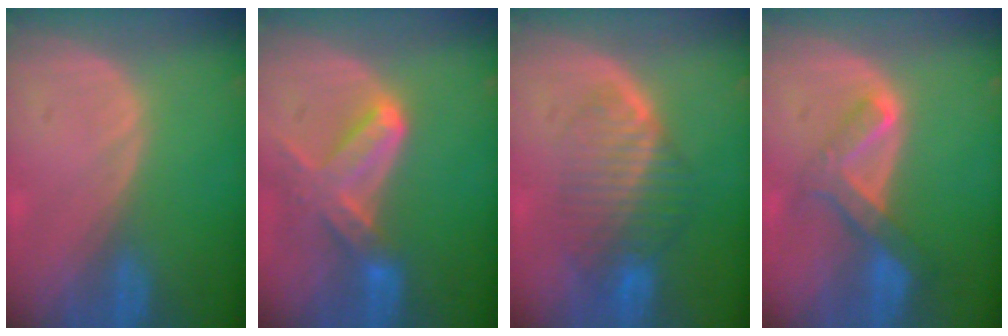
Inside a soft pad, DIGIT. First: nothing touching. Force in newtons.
{"total": 7.1, "press": 6.6, "slide": 2.8}
{"total": 8.1, "press": 7.2, "slide": 3.8}
{"total": 6.9, "press": 5.8, "slide": 3.7}